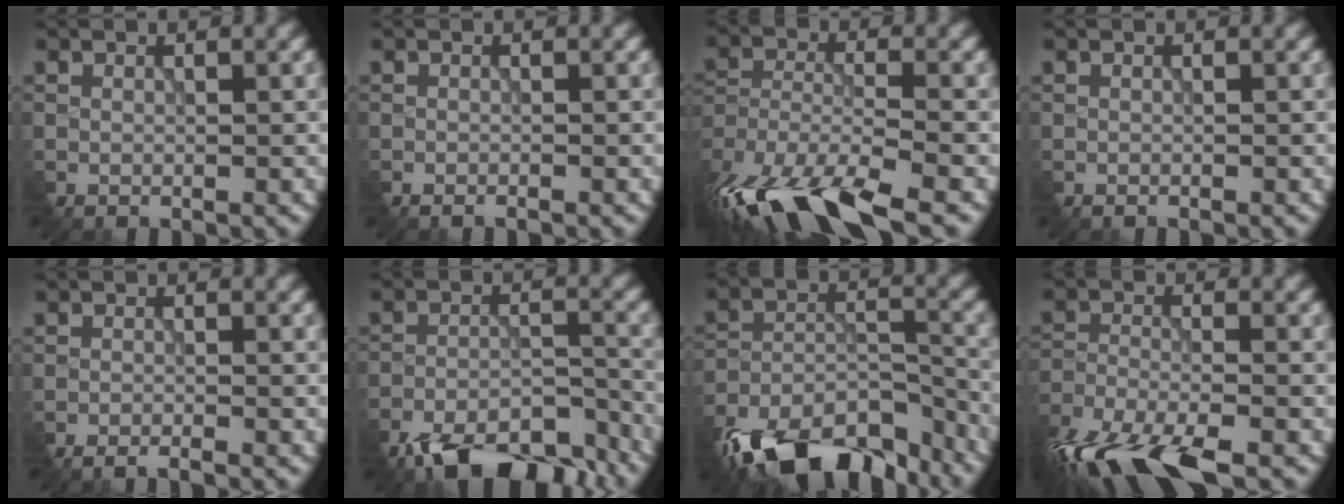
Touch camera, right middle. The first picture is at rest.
{"total": 0.7, "force": [-0.6, -0.1, 0.3], "torque": [-0.011, -0.005, -0.014]}
{"total": 12.0, "force": [-8.5, 4.2, 7.3], "torque": [-0.173, -0.029, -0.147]}
{"total": 0.0}
{"total": 2.1, "force": [-1.9, -0.1, 1.0], "torque": [-0.021, -0.007, -0.035]}
{"total": 10.3, "force": [-8.8, 3.1, 4.4], "torque": [-0.070, -0.021, -0.139]}
{"total": 13.1, "force": [-10.8, 5.0, 5.6], "torque": [-0.129, -0.010, -0.176]}
{"total": 10.1, "force": [-7.9, 2.7, 5.7], "torque": [-0.134, -0.035, -0.148]}